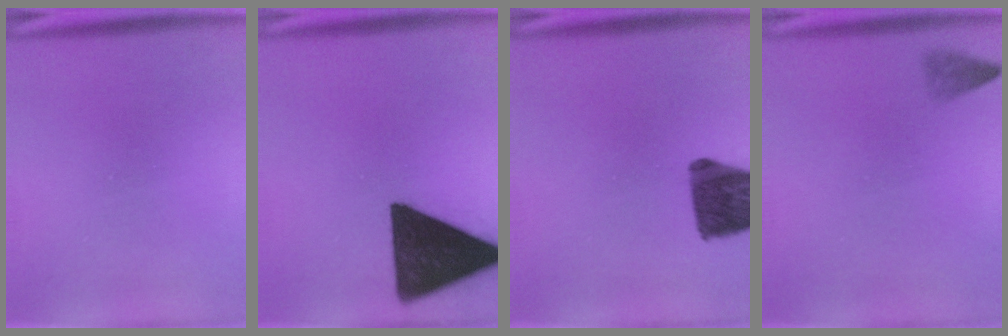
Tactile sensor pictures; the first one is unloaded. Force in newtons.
{"total": 18.4}
{"total": 12.6}
{"total": 2.1}